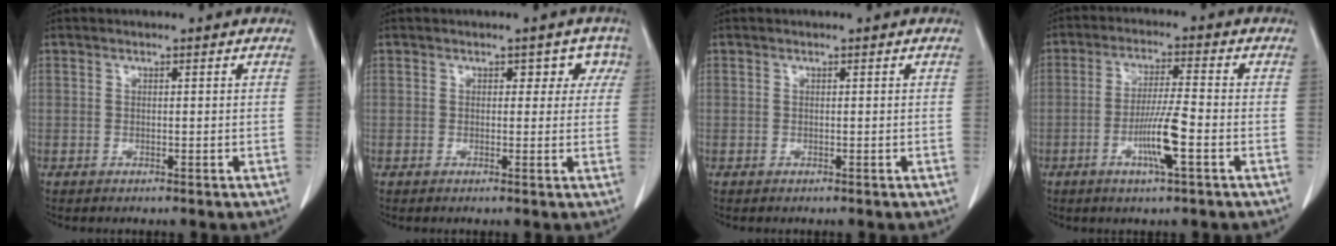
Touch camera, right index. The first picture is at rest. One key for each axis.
{"total": 3.1, "fx": 1.3, "fy": 2.4, "fz": 1.5, "tx": 0.008, "ty": 0.012, "tz": 0.006}
{"total": 0.0}
{"total": 7.4, "fx": -2.7, "fy": -0.1, "fz": 6.9, "tx": -0.130, "ty": -0.008, "tz": -0.050}